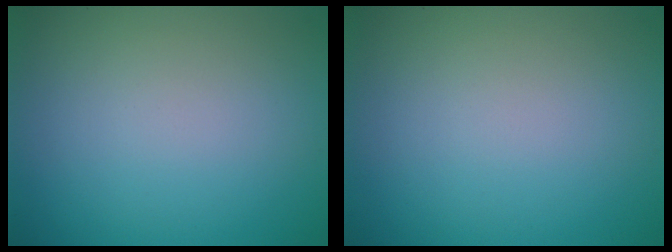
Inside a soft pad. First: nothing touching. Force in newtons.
{"total": 0.0}